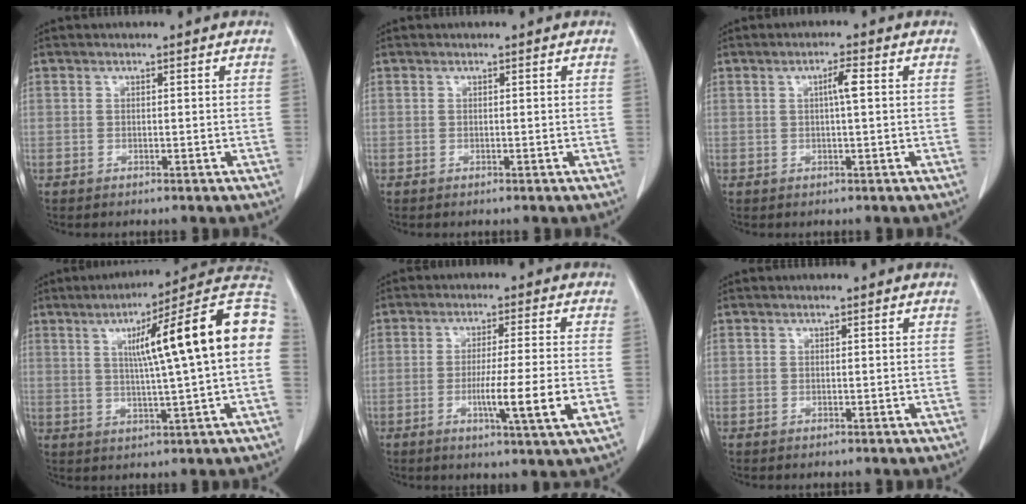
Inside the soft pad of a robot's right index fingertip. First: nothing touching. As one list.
[{"total": 0.0}, {"total": 2.5, "force": [0.4, 0.0, 2.5], "torque": [-0.043, 0.003, 0.007]}, {"total": 18.9, "force": [3.3, 0.2, 18.6], "torque": [-0.245, 0.034, 0.036]}, {"total": 9.2, "force": [-2.3, -0.8, 8.9], "torque": [-0.145, -0.022, -0.040]}, {"total": 0.0}]